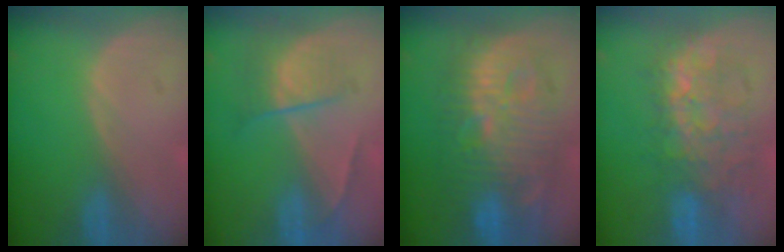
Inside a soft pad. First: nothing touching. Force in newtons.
{"total": 6.8, "press": 6.0, "slide": 3.2}
{"total": 13.3, "press": 13.2, "slide": 1.3}
{"total": 9.3, "press": 9.2, "slide": 1.6}